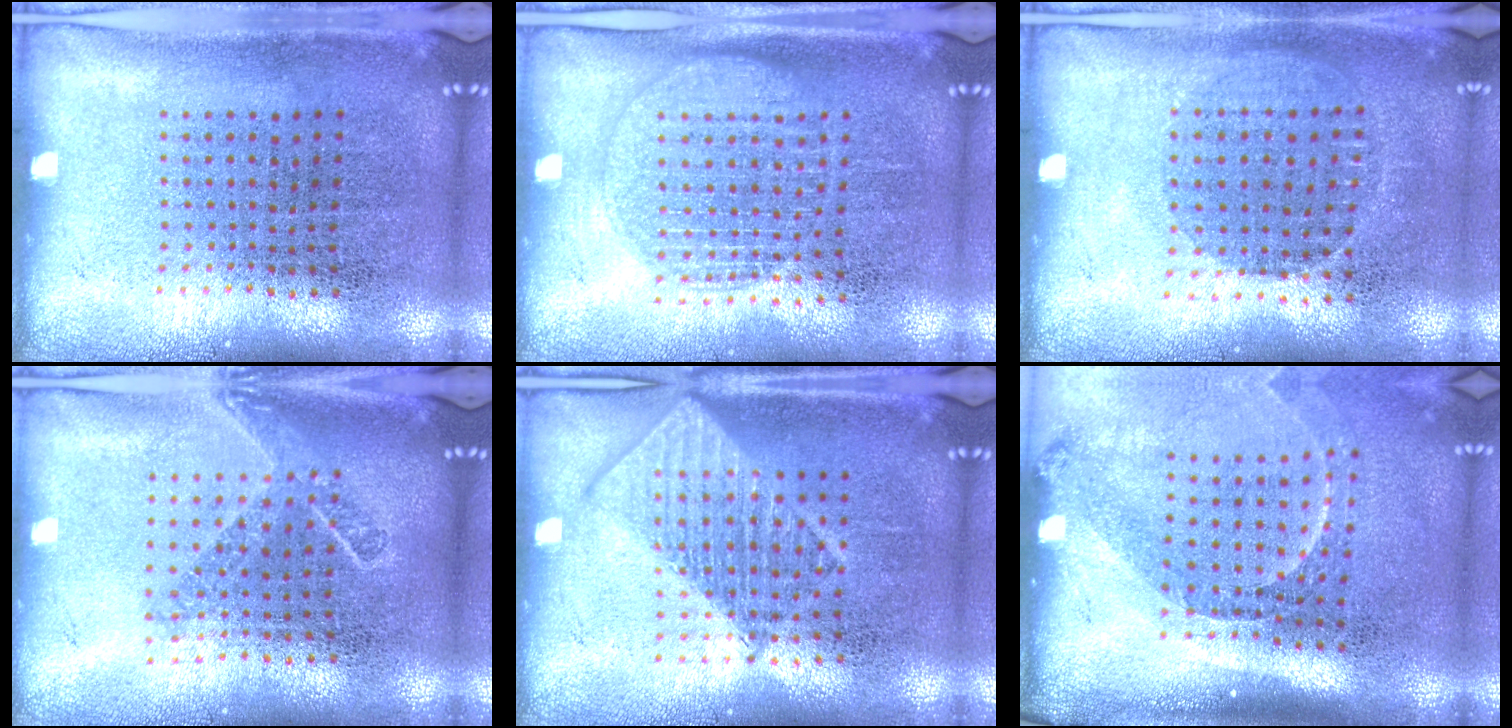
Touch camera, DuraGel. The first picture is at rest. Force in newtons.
{"total": 1.6, "press": 1.4, "slide": 0.7}
{"total": 1.0, "press": 0.8, "slide": 0.5}
{"total": 1.6, "press": 1.2, "slide": 1.0}
{"total": 1.7, "press": 1.7, "slide": 0.3}
{"total": 1.9, "press": 1.4, "slide": 1.4}